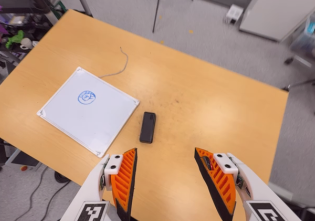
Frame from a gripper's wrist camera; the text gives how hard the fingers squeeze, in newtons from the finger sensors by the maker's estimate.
{"total": 0.0}